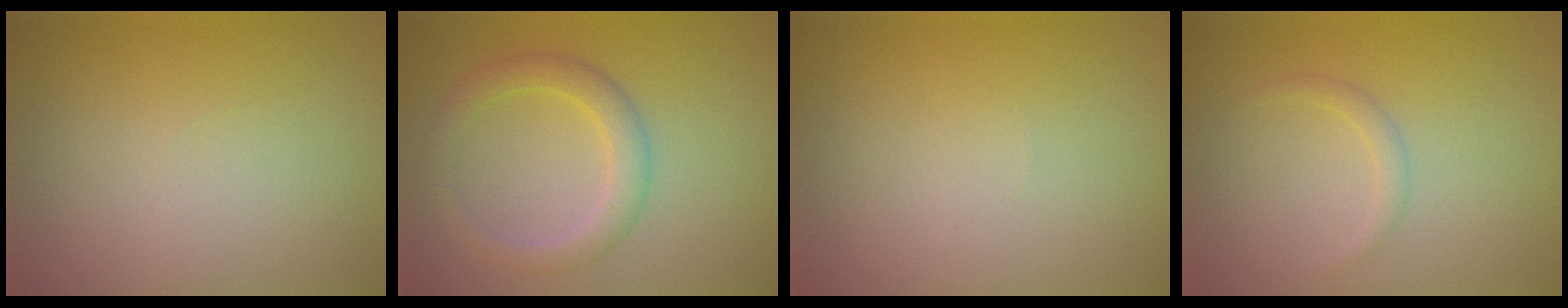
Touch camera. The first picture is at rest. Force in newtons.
{"total": 2.8, "press": 2.8, "slide": 0.1}
{"total": 0.0}
{"total": 0.9, "press": 0.9, "slide": 0.1}